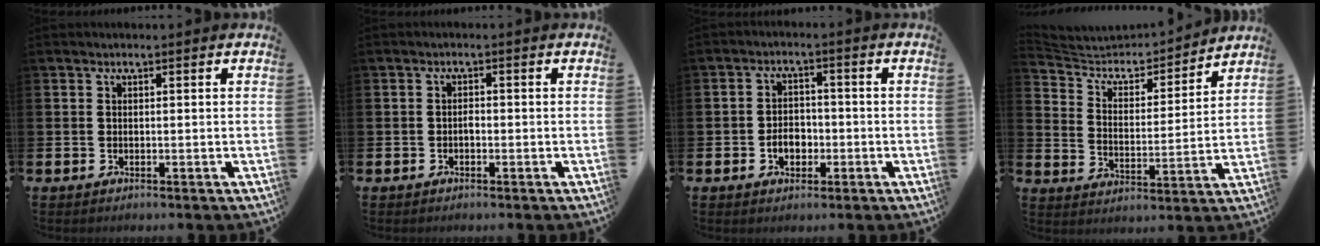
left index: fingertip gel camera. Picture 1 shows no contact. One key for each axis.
{"total": 0.9, "fx": -0.5, "fy": 0.6, "fz": 0.5, "tx": -0.010, "ty": -0.001, "tz": -0.009}
{"total": 3.4, "fx": -1.1, "fy": 2.5, "fz": 2.0, "tx": -0.030, "ty": 0.001, "tz": -0.026}
{"total": 5.7, "fx": 5.4, "fy": 1.7, "fz": 0.6, "tx": -0.049, "ty": -0.048, "tz": 0.090}